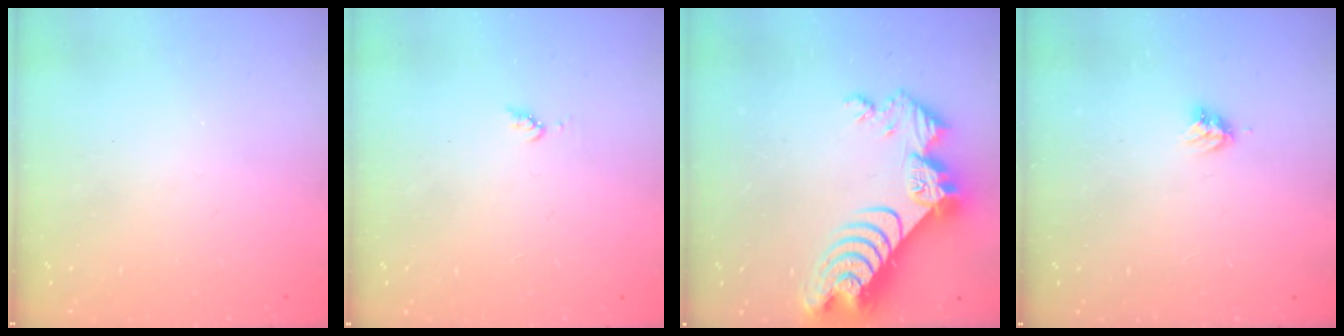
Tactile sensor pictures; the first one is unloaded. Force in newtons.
{"total": 4.4, "press": 4.3, "slide": 0.4}
{"total": 14.6, "press": 14.5, "slide": 1.5}
{"total": 3.5, "press": 3.4, "slide": 0.5}